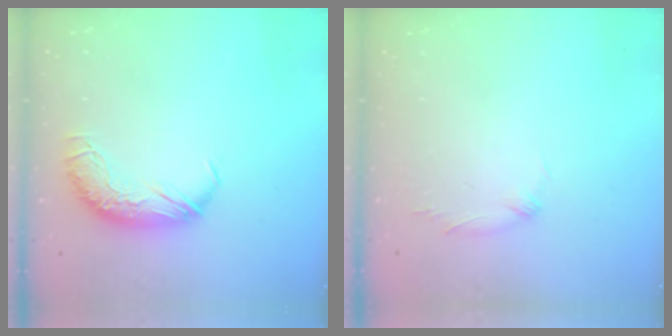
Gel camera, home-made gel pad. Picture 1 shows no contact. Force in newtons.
{"total": 5.8, "press": 5.7, "slide": 1.2}